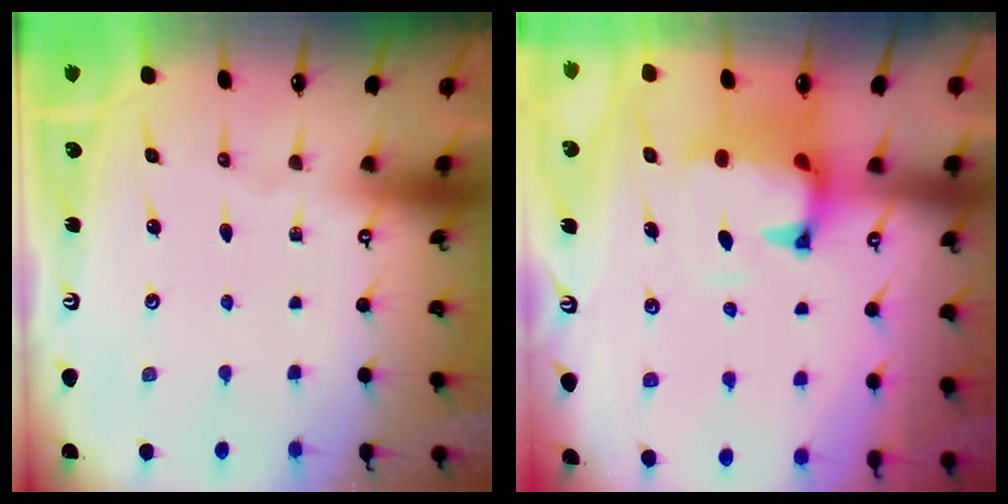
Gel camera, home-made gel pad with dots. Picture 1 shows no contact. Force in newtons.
{"total": 1.6, "press": 1.0, "slide": 1.3}